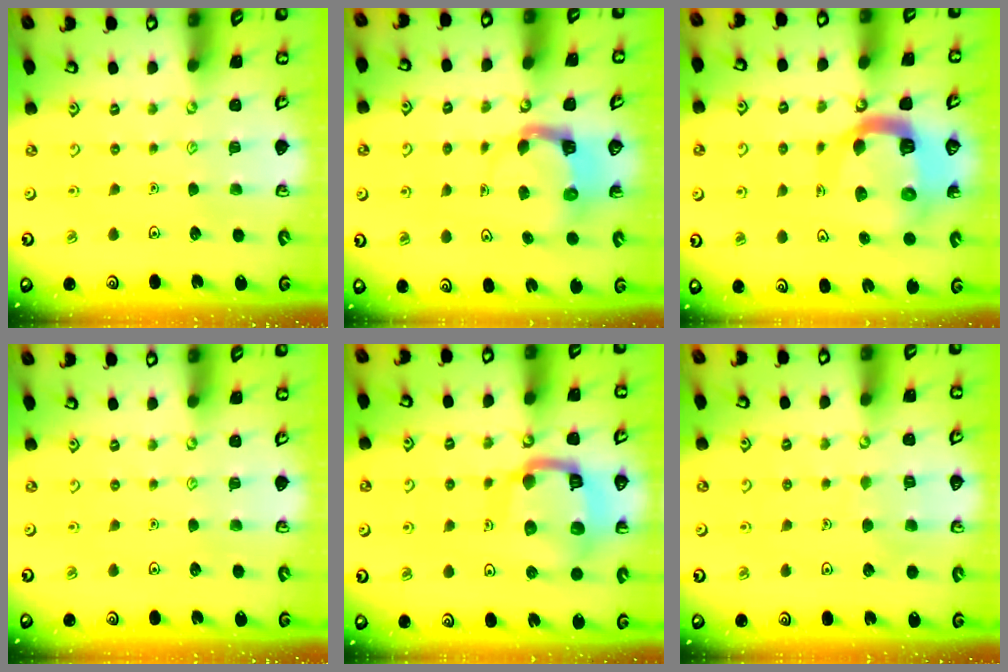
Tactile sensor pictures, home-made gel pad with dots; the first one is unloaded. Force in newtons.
{"total": 3.9, "press": 3.9, "slide": 0.3}
{"total": 13.6, "press": 13.5, "slide": 1.6}
{"total": 0.0}
{"total": 17.0, "press": 16.9, "slide": 1.9}
{"total": 5.8, "press": 5.8, "slide": 0.4}